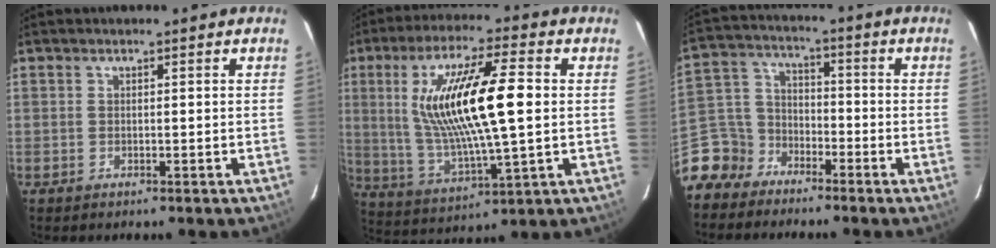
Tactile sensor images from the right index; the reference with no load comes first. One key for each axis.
{"total": 18.8, "fx": 2.5, "fy": 3.6, "fz": 18.3, "tx": -0.346, "ty": -0.004, "tz": 0.061}
{"total": 8.6, "fx": -6.7, "fy": 5.5, "fz": 0.0, "tx": -0.027, "ty": 0.043, "tz": -0.146}